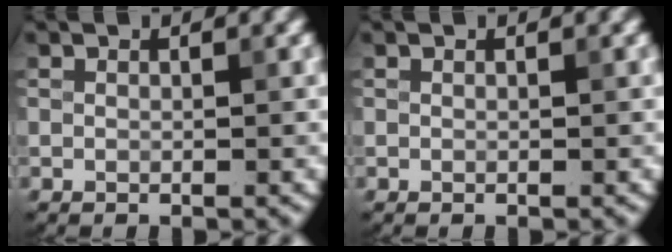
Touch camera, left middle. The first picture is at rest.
{"total": 0.0}